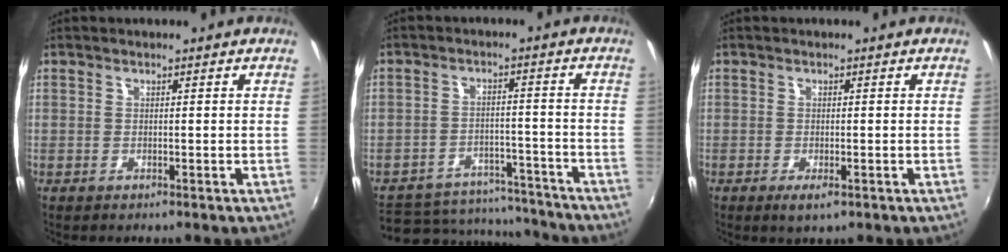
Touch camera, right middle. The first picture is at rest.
{"total": 14.7, "force": [-12.3, 6.9, 4.2], "torque": [-0.106, 0.027, -0.151]}
{"total": 2.4, "force": [-1.2, 0.9, 1.9], "torque": [-0.036, -0.009, -0.018]}